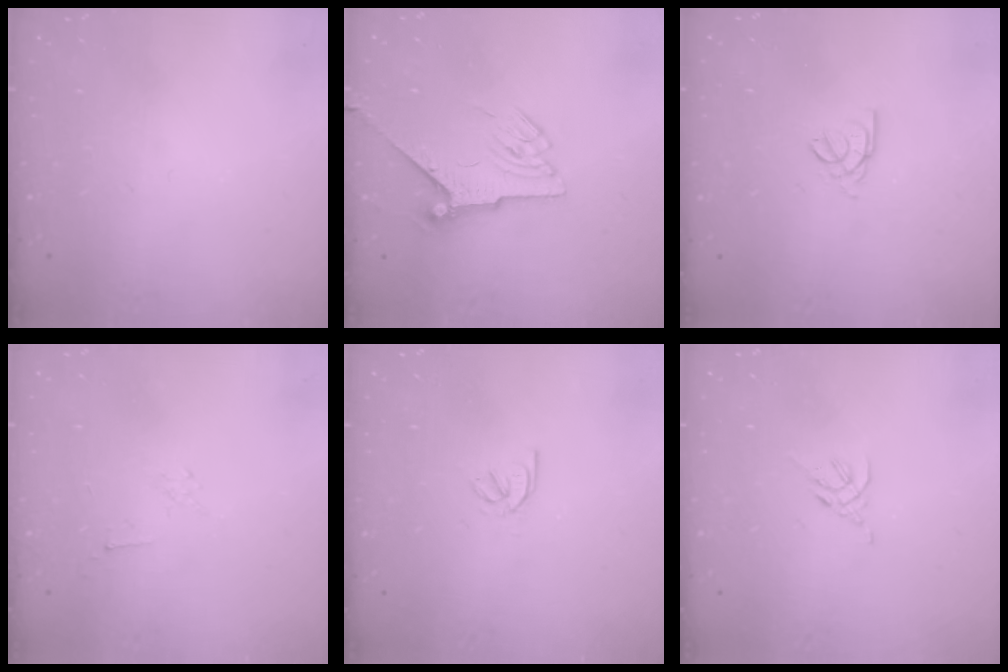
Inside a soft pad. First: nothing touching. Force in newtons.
{"total": 6.3, "press": 6.2, "slide": 1.0}
{"total": 2.5, "press": 2.5, "slide": 0.5}
{"total": 2.9, "press": 2.8, "slide": 0.8}
{"total": 2.2, "press": 2.2, "slide": 0.5}
{"total": 2.7, "press": 2.6, "slide": 0.7}